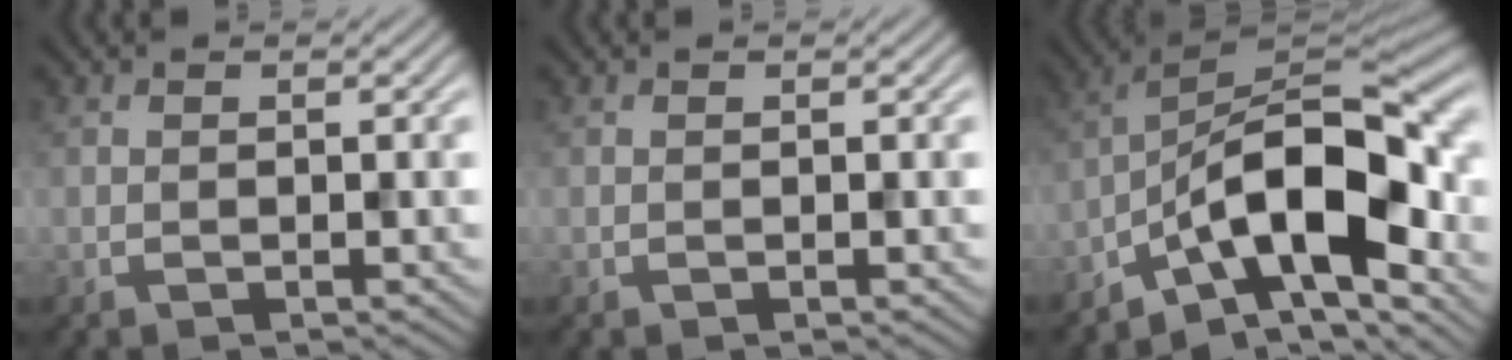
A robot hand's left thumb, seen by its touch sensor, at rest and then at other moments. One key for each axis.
{"total": 0.0}
{"total": 13.1, "fx": -6.4, "fy": 5.1, "fz": 10.2, "tx": -0.168, "ty": 0.003, "tz": -0.126}